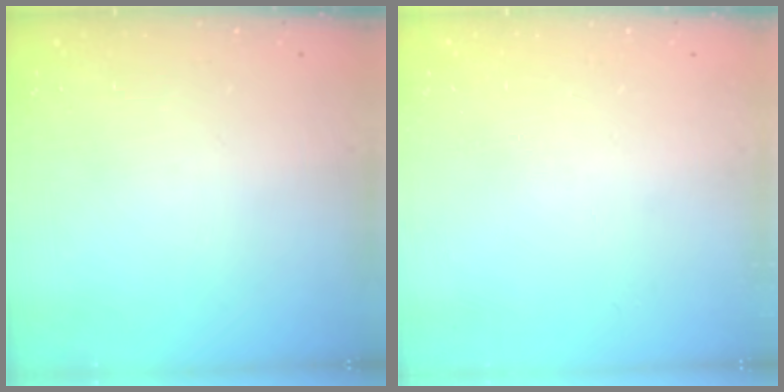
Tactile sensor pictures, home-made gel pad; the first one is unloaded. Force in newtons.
{"total": 0.0}